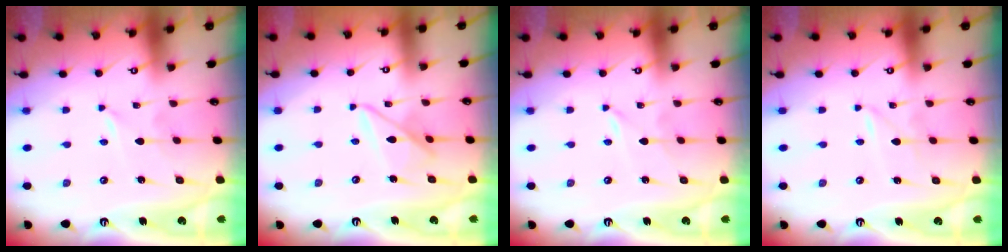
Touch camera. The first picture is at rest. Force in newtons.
{"total": 8.7, "press": 8.7, "slide": 0.6}
{"total": 0.0}
{"total": 1.1, "press": 1.1, "slide": 0.1}